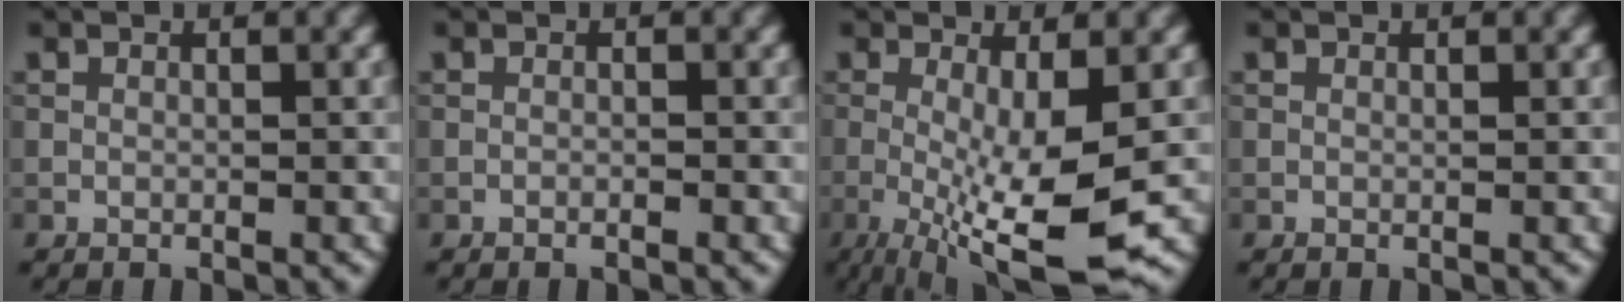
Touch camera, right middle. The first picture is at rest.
{"total": 0.5, "force": [-0.3, 0.1, 0.4], "torque": [-0.006, -0.001, -0.006]}
{"total": 8.8, "force": [-2.1, 2.0, 8.3], "torque": [-0.147, -0.022, -0.032]}
{"total": 0.0}